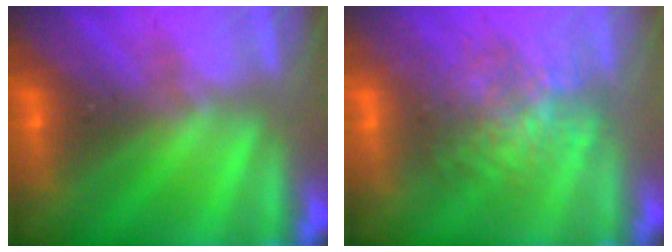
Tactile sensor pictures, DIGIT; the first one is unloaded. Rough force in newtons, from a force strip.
{"total": 3.5}